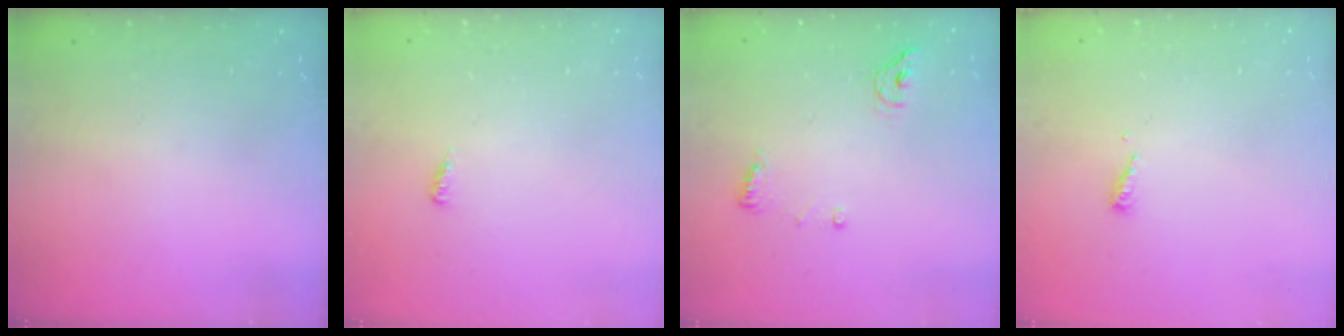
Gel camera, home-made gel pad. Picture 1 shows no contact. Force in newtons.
{"total": 3.7, "press": 3.7, "slide": 0.5}
{"total": 8.1, "press": 7.2, "slide": 3.7}
{"total": 4.7, "press": 4.6, "slide": 0.4}